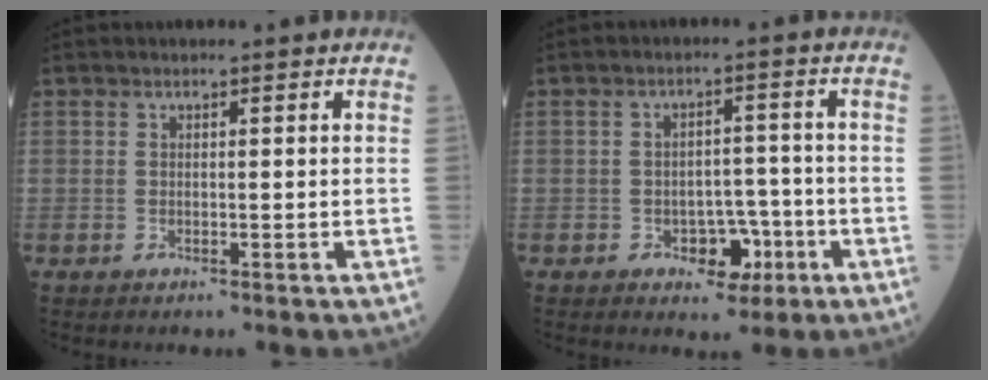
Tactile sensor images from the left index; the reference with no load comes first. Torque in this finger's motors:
{"motor_torque": [-0.13, 0.08, 0.08, 0.00]}